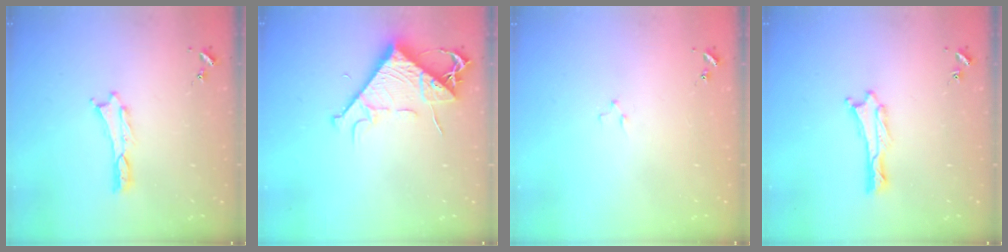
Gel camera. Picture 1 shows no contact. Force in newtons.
{"total": 8.2, "press": 8.1, "slide": 1.1}
{"total": 0.7, "press": 0.7, "slide": 0.2}
{"total": 0.6, "press": 0.6, "slide": 0.1}